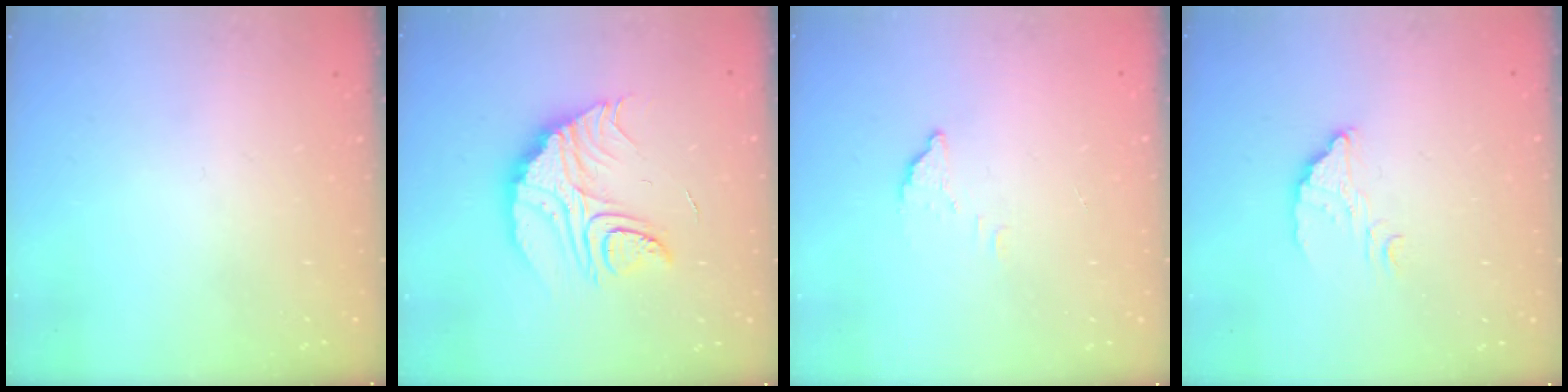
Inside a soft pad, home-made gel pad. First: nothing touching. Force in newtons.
{"total": 14.6, "press": 14.6, "slide": 0.5}
{"total": 2.8, "press": 2.8, "slide": 0.1}
{"total": 4.0, "press": 4.0, "slide": 0.2}